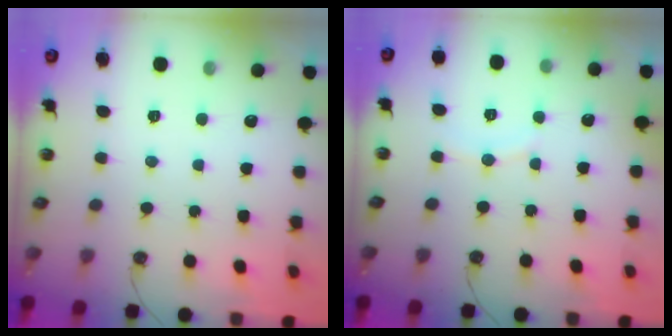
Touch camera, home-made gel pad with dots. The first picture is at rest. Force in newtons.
{"total": 4.8, "press": 4.7, "slide": 0.6}